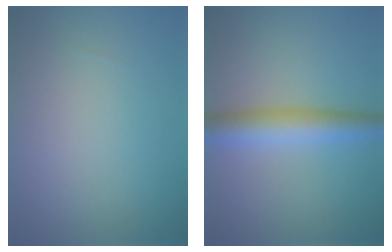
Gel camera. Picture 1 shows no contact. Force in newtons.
{"total": 4.6, "press": 4.6, "slide": 0.1}